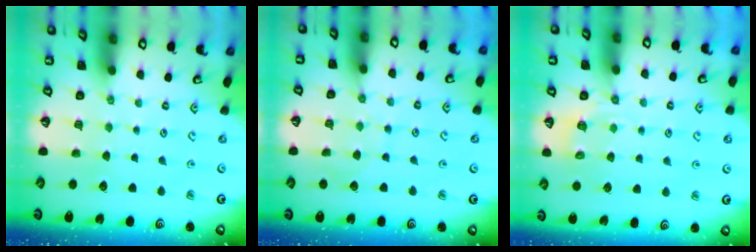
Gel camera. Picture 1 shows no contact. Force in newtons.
{"total": 6.0, "press": 6.0, "slide": 0.5}
{"total": 3.6, "press": 3.1, "slide": 1.8}